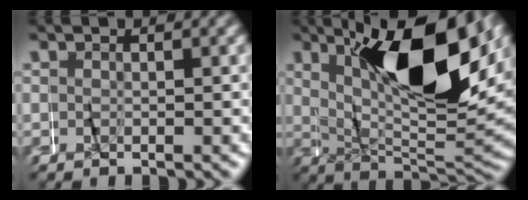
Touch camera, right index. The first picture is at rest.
{"total": 14.2, "force": [4.9, 5.1, 12.4], "torque": [-0.211, 0.034, 0.064]}